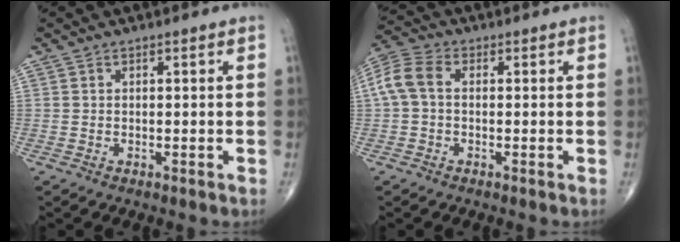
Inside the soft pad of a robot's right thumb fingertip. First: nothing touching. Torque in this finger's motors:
{"motor_torque": [-0.01, 0.09, 0.58, 0.18, 0.14]}